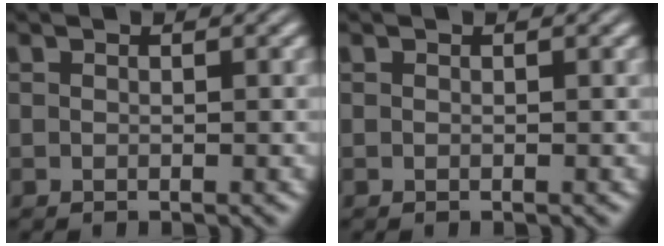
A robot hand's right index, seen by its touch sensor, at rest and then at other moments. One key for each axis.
{"total": 0.0}